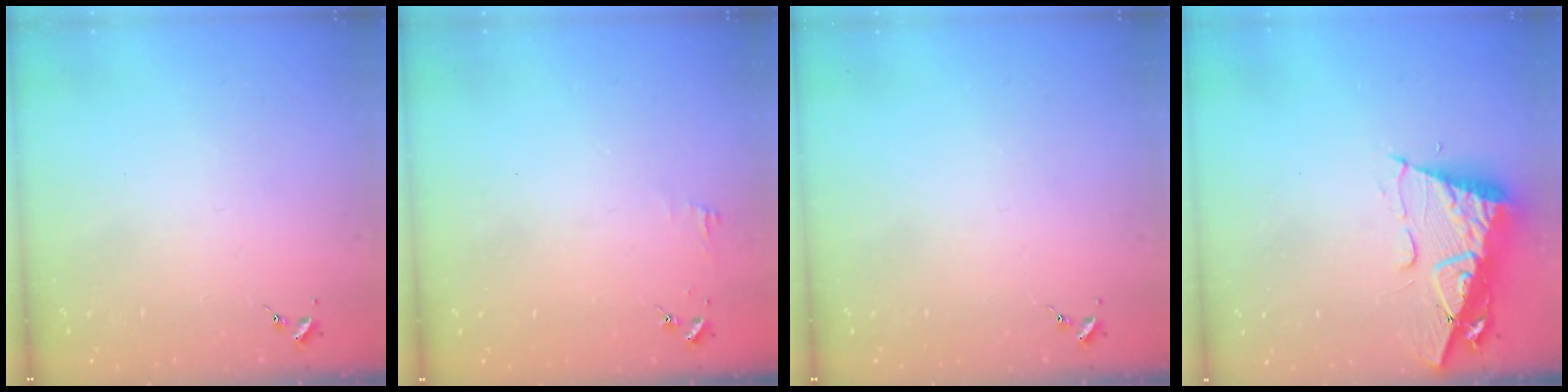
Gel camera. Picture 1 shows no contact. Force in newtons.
{"total": 3.5, "press": 3.5, "slide": 0.3}
{"total": 0.0}
{"total": 12.0, "press": 11.9, "slide": 1.3}